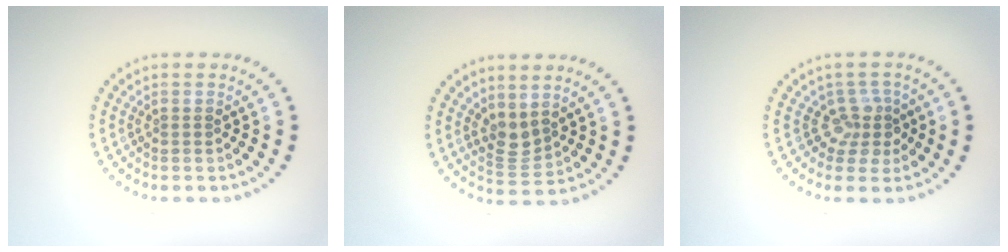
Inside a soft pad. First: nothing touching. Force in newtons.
{"total": 2.0, "press": 1.6, "slide": 1.2}
{"total": 2.6, "press": 1.9, "slide": 1.9}